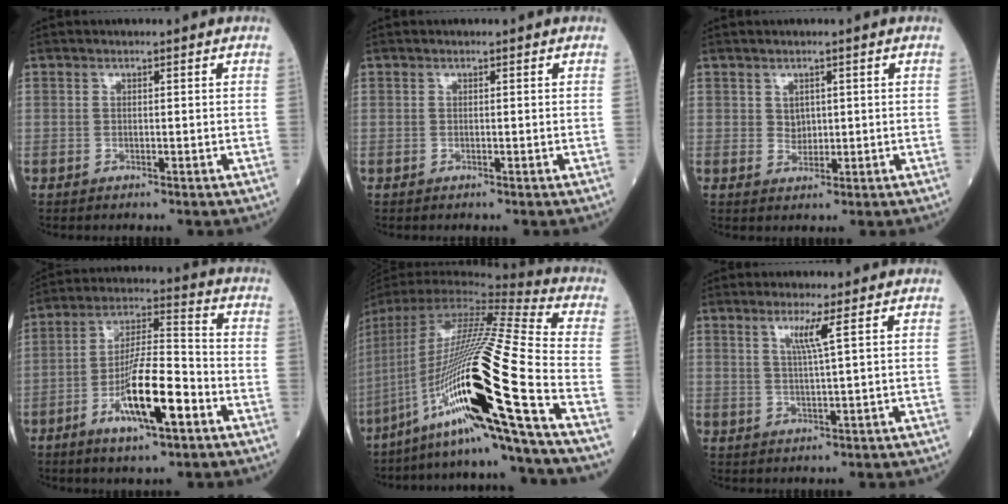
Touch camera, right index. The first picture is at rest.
{"total": 0.0}
{"total": 1.9, "force": [0.6, 1.6, 0.9], "torque": [-0.010, 0.000, 0.011]}
{"total": 12.9, "force": [-5.5, 2.3, 11.5], "torque": [-0.208, -0.003, -0.096]}
{"total": 27.4, "force": [-11.4, -0.5, 24.9], "torque": [-0.459, -0.037, -0.208]}
{"total": 3.4, "force": [1.5, -1.0, 2.8], "torque": [-0.058, -0.004, 0.032]}